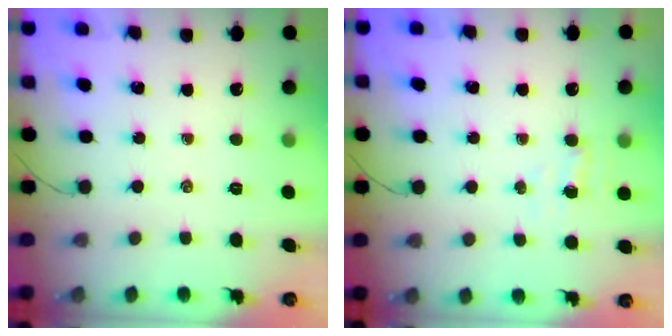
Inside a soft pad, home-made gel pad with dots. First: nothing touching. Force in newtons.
{"total": 3.0, "press": 2.9, "slide": 0.9}